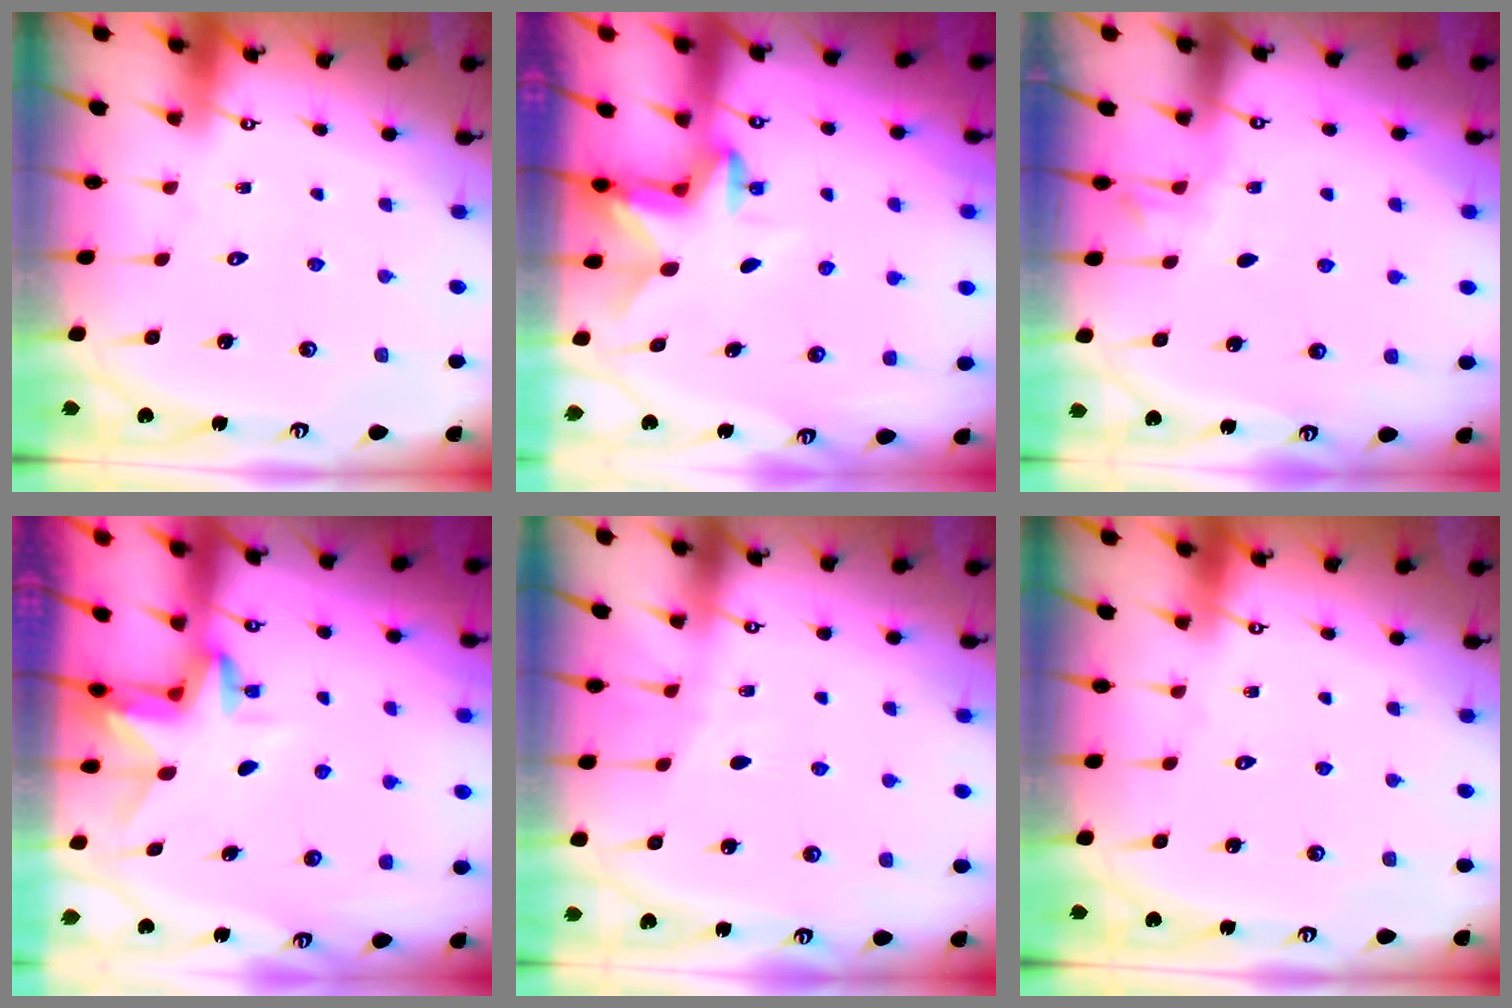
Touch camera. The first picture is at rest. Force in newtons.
{"total": 2.8, "press": 2.8, "slide": 0.6}
{"total": 2.4, "press": 2.4, "slide": 0.5}
{"total": 2.9, "press": 2.9, "slide": 0.2}
{"total": 4.2, "press": 4.2, "slide": 0.6}
{"total": 0.0}